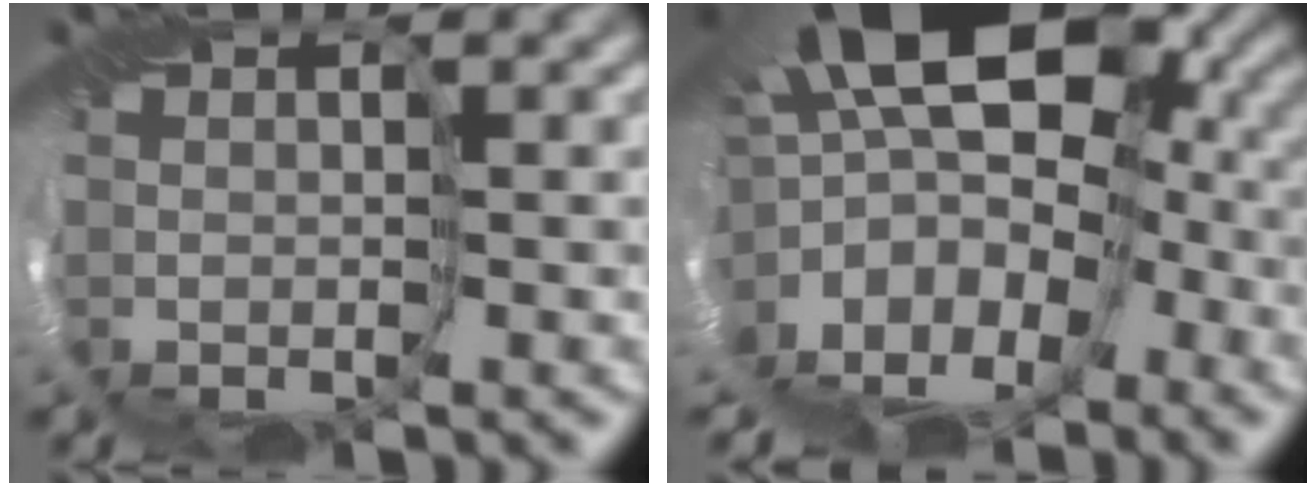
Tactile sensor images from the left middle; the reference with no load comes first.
{"total": 15.5, "force": [-1.3, 9.1, 12.5], "torque": [-0.197, -0.027, 0.002]}